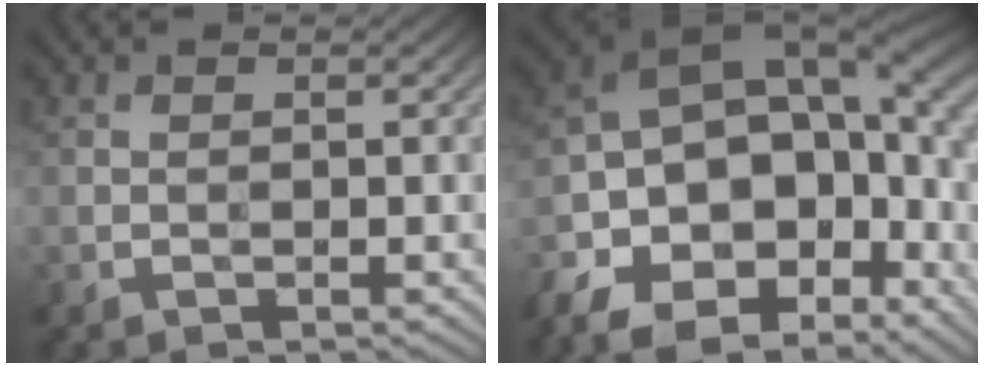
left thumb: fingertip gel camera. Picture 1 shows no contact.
{"total": 19.8, "force": [-7.9, 11.7, 13.8], "torque": [-0.293, -0.031, -0.112]}